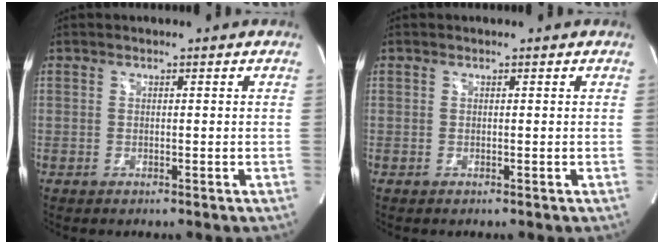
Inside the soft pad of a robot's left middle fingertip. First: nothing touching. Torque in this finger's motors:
{"motor_torque": [0.01, 0.01, 0.03, 0.01]}